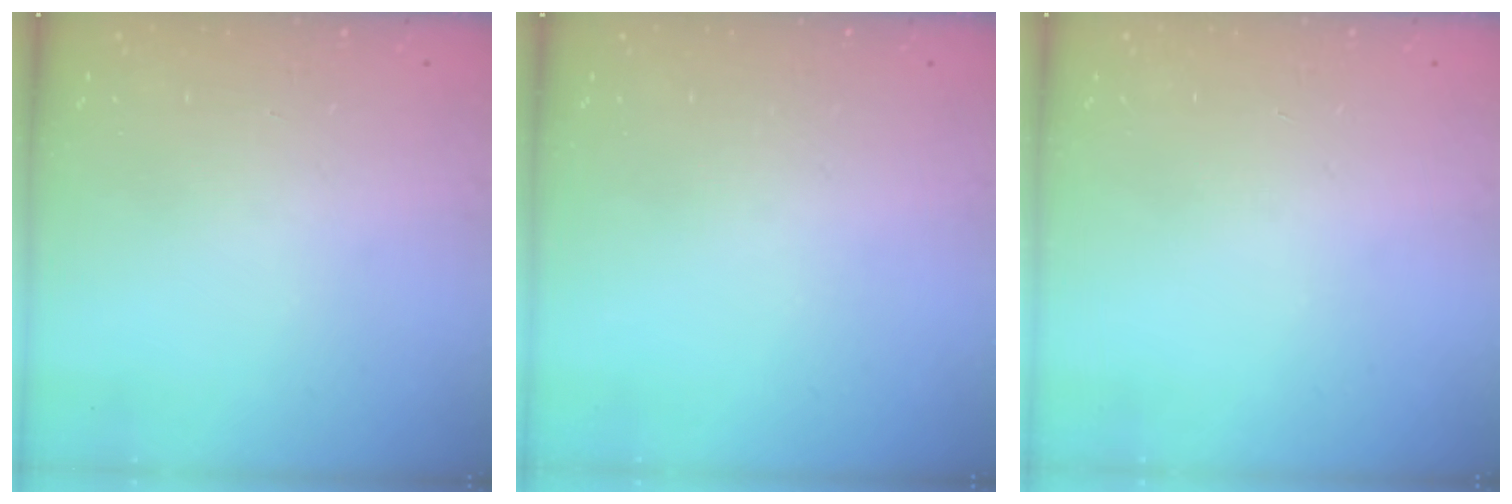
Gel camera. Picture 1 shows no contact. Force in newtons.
{"total": 0.0}
{"total": 0.0}